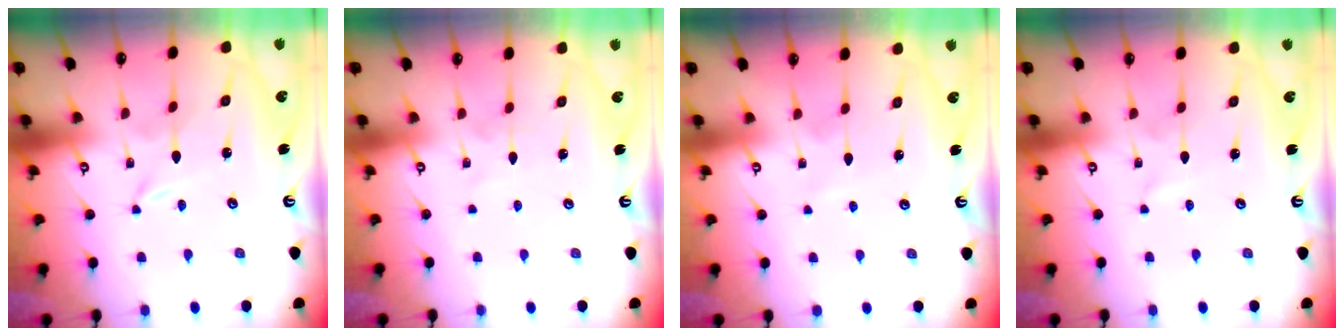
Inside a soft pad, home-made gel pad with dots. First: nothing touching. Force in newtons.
{"total": 2.4, "press": 2.4, "slide": 0.3}
{"total": 3.5, "press": 3.5, "slide": 0.4}
{"total": 0.0}